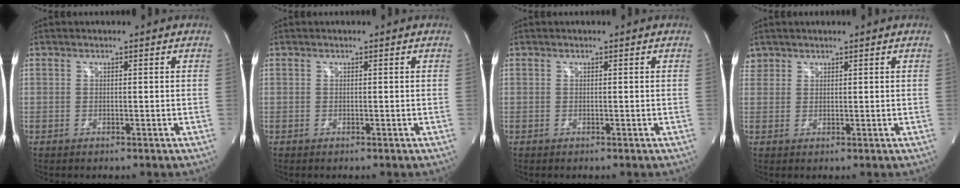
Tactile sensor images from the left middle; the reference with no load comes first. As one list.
[{"total": 0.0}, {"total": 0.0}, {"total": 1.8, "force": [1.5, 1.1, -0.2], "torque": [0.008, 0.011, 0.026]}]